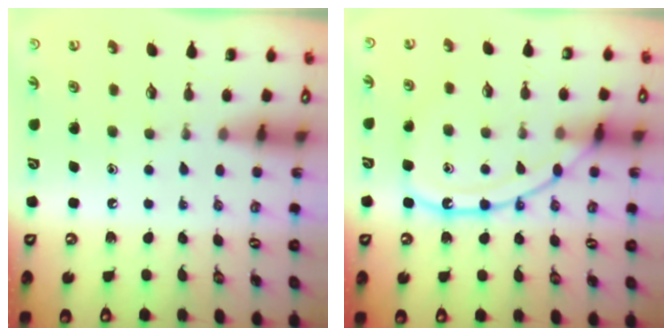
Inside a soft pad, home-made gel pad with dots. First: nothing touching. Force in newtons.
{"total": 13.6, "press": 13.6, "slide": 1.0}